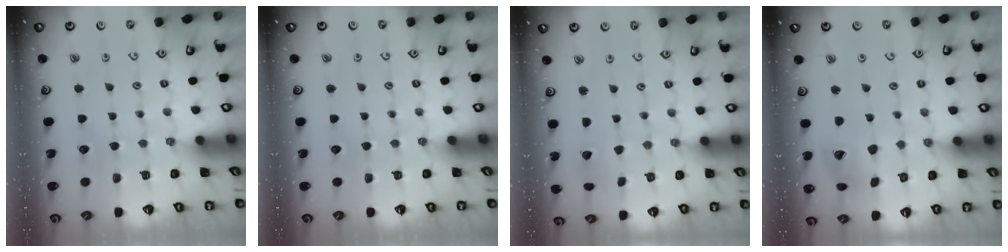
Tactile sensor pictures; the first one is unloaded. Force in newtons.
{"total": 0.0}
{"total": 2.6, "press": 2.6, "slide": 0.2}
{"total": 12.0, "press": 11.9, "slide": 1.4}